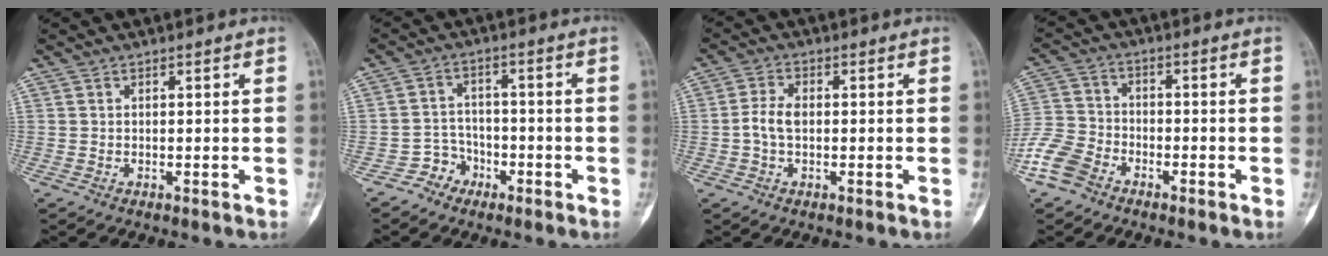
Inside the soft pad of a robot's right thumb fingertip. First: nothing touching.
{"total": 4.7, "force": [-3.0, 3.6, -0.1], "torque": [0.034, 0.031, -0.058]}
{"total": 4.1, "force": [-0.4, 2.5, 3.3], "torque": [-0.073, 0.011, -0.012]}
{"total": 8.1, "force": [-5.1, 5.3, 3.3], "torque": [-0.070, 0.020, -0.113]}